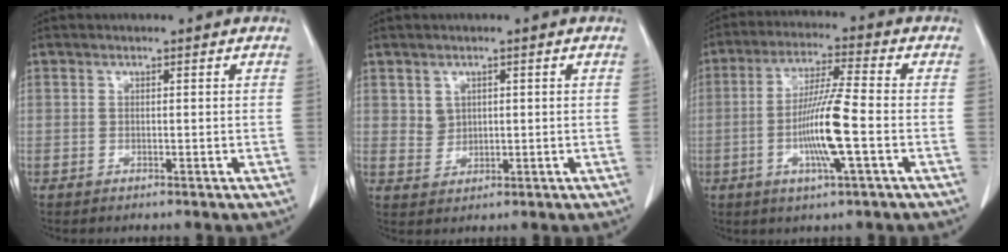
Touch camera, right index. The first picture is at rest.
{"total": 2.6, "force": [1.0, 2.2, 0.8], "torque": [-0.014, 0.000, 0.023]}
{"total": 10.5, "force": [-2.4, -0.2, 10.2], "torque": [-0.199, -0.009, -0.051]}